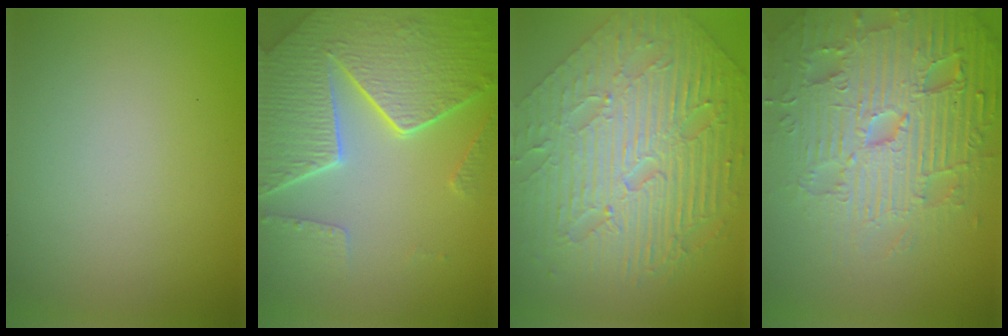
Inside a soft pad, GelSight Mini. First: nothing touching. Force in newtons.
{"total": 7.8, "press": 5.6, "slide": 5.4}
{"total": 10.7, "press": 7.2, "slide": 7.9}
{"total": 7.9, "press": 7.7, "slide": 1.8}